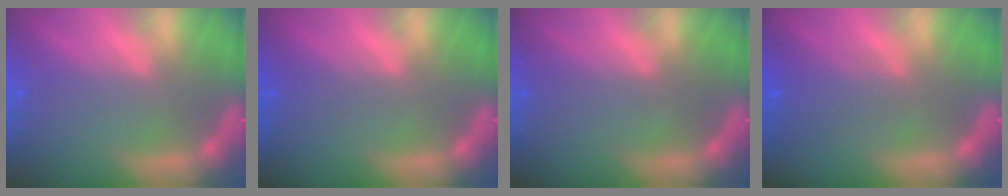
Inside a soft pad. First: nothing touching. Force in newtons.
{"total": 1.5}
{"total": 0.0}
{"total": 3.1}